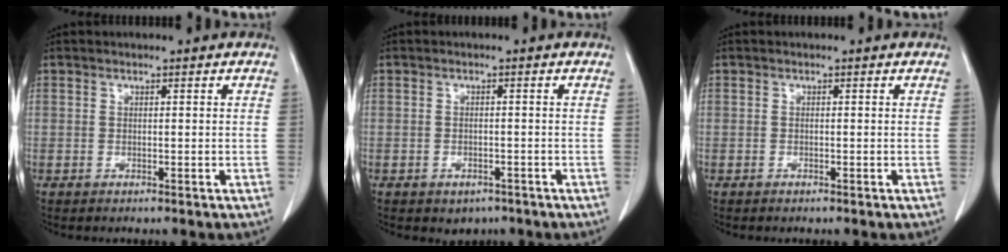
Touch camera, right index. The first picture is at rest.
{"total": 2.8, "force": [-1.8, 1.9, 0.9], "torque": [-0.010, 0.004, -0.015]}
{"total": 0.0}